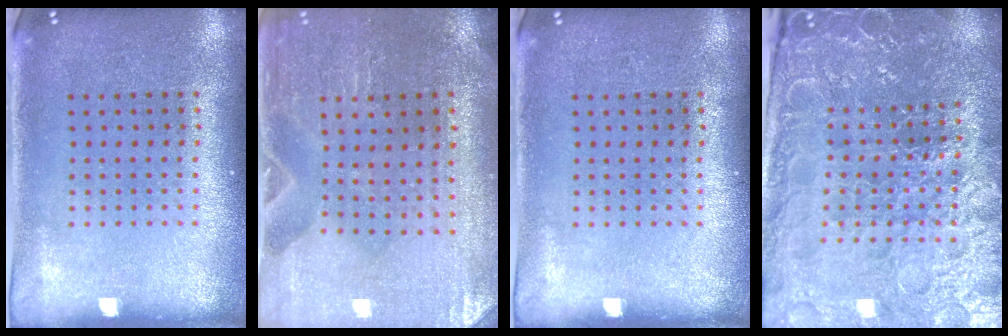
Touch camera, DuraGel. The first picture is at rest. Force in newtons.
{"total": 0.6, "press": 0.6, "slide": 0.0}
{"total": 0.0}
{"total": 4.6, "press": 4.5, "slide": 1.1}